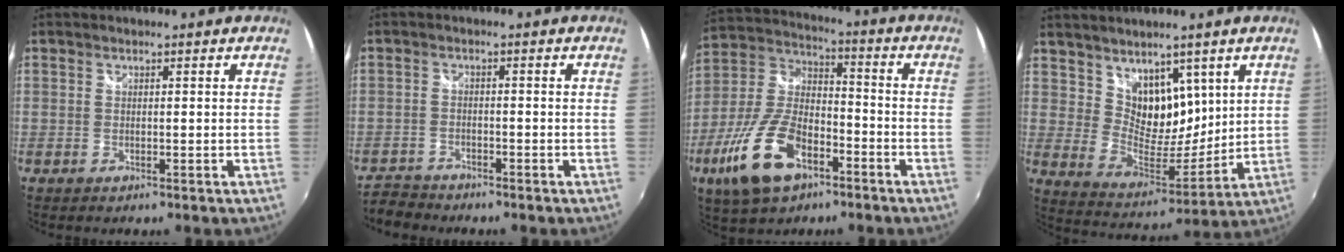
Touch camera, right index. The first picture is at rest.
{"total": 4.6, "force": [-4.3, 1.4, 0.5], "torque": [-0.028, -0.007, -0.085]}
{"total": 17.2, "force": [-8.8, 8.3, 12.2], "torque": [-0.268, -0.011, -0.162]}
{"total": 11.4, "force": [6.4, 7.6, 5.4], "torque": [-0.082, -0.008, 0.128]}